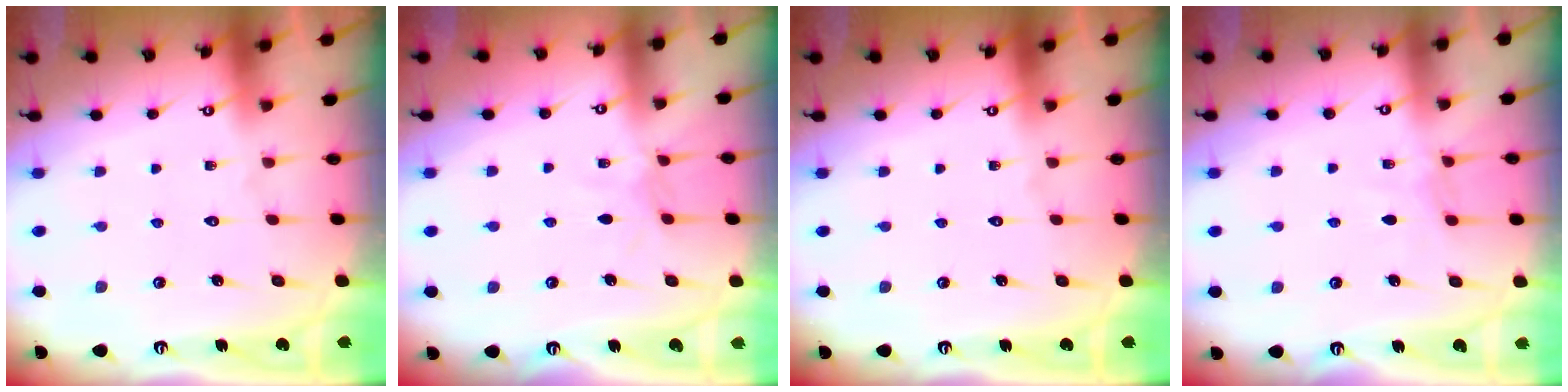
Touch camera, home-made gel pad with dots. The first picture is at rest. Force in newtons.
{"total": 3.4, "press": 3.4, "slide": 0.5}
{"total": 0.0}
{"total": 4.2, "press": 4.2, "slide": 0.5}